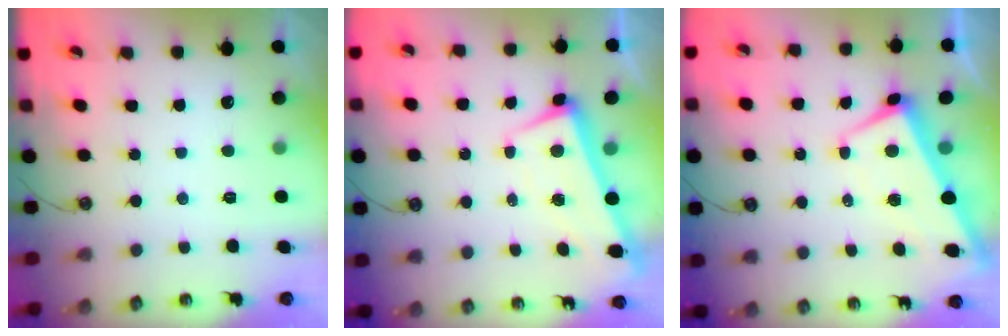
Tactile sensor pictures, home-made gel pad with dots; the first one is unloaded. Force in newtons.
{"total": 1.8, "press": 0.9, "slide": 1.6}
{"total": 1.1, "press": 0.7, "slide": 0.9}